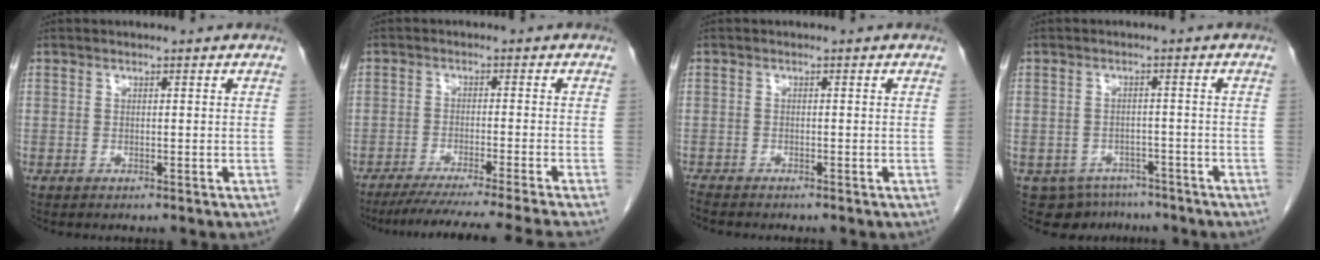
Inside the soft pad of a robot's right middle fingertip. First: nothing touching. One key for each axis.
{"total": 15.1, "fx": -13.3, "fy": -2.5, "fz": 6.7, "tx": -0.089, "ty": -0.043, "tz": -0.199}
{"total": 2.4, "fx": -2.2, "fy": 0.1, "fz": 1.0, "tx": -0.019, "ty": -0.008, "tz": -0.035}
{"total": 6.3, "fx": -5.0, "fy": 3.8, "fz": 0.4, "tx": 0.005, "ty": 0.011, "tz": -0.064}